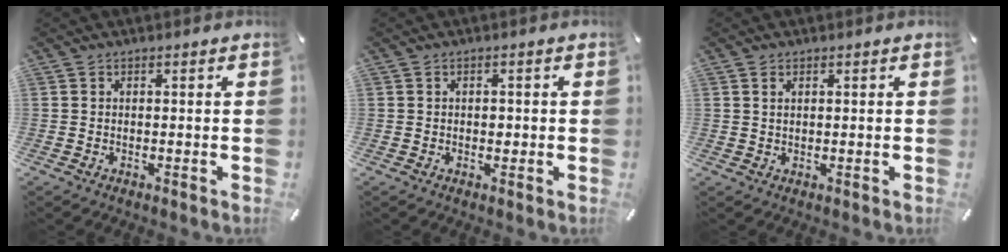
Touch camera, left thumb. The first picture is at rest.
{"total": 1.3, "force": [-0.2, 1.0, 0.9], "torque": [-0.010, 0.000, -0.006]}
{"total": 1.1, "force": [0.5, 0.6, 0.7], "torque": [-0.016, 0.002, 0.008]}